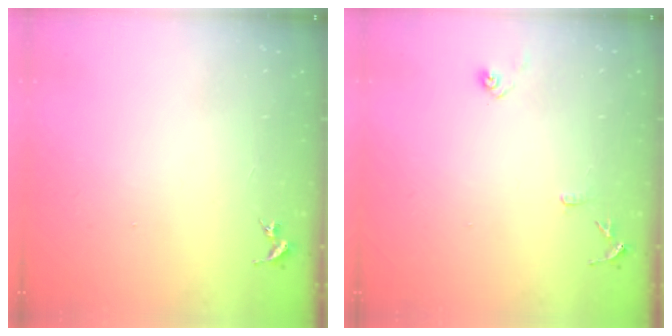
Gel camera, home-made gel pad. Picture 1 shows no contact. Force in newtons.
{"total": 9.0, "press": 8.9, "slide": 0.8}